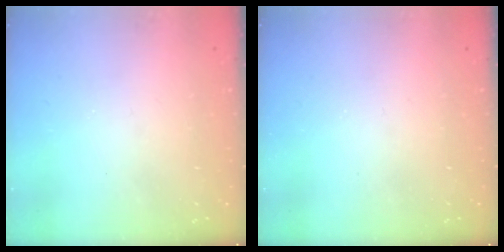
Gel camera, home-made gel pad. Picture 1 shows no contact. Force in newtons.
{"total": 0.0}